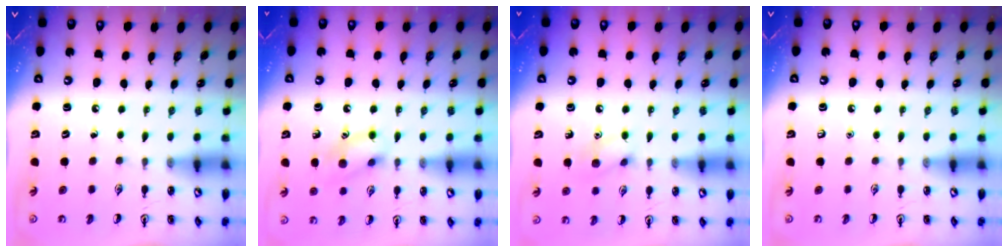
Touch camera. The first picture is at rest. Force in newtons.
{"total": 10.4, "press": 10.4, "slide": 0.6}
{"total": 7.8, "press": 7.7, "slide": 1.4}
{"total": 0.0}